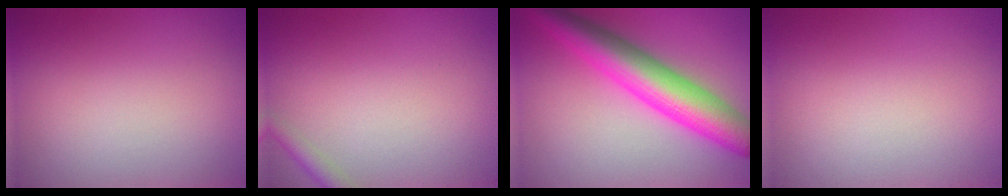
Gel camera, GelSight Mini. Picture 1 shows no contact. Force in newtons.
{"total": 1.5, "press": 1.5, "slide": 0.0}
{"total": 8.2, "press": 8.2, "slide": 0.1}
{"total": 0.0}